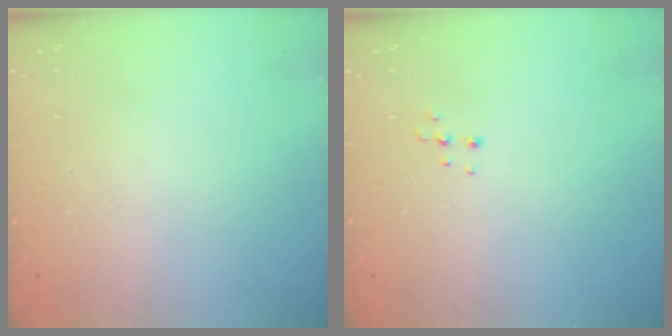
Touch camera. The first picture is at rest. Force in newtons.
{"total": 5.1, "press": 5.0, "slide": 0.4}